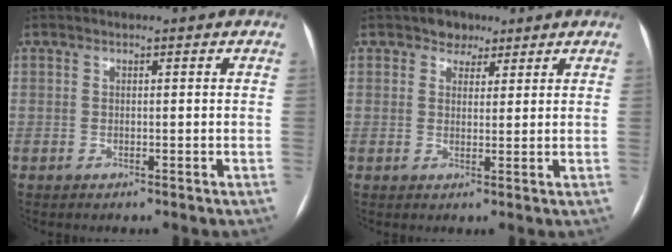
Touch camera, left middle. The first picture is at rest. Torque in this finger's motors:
{"motor_torque": [0.05, -0.03, 0.00, 0.00]}